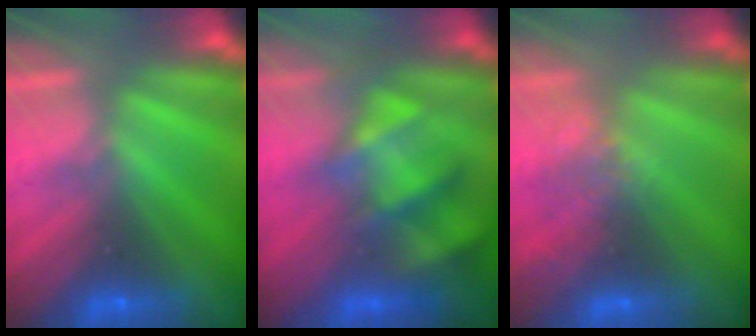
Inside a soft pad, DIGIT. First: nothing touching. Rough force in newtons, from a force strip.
{"total": 4.8}
{"total": 2.8}